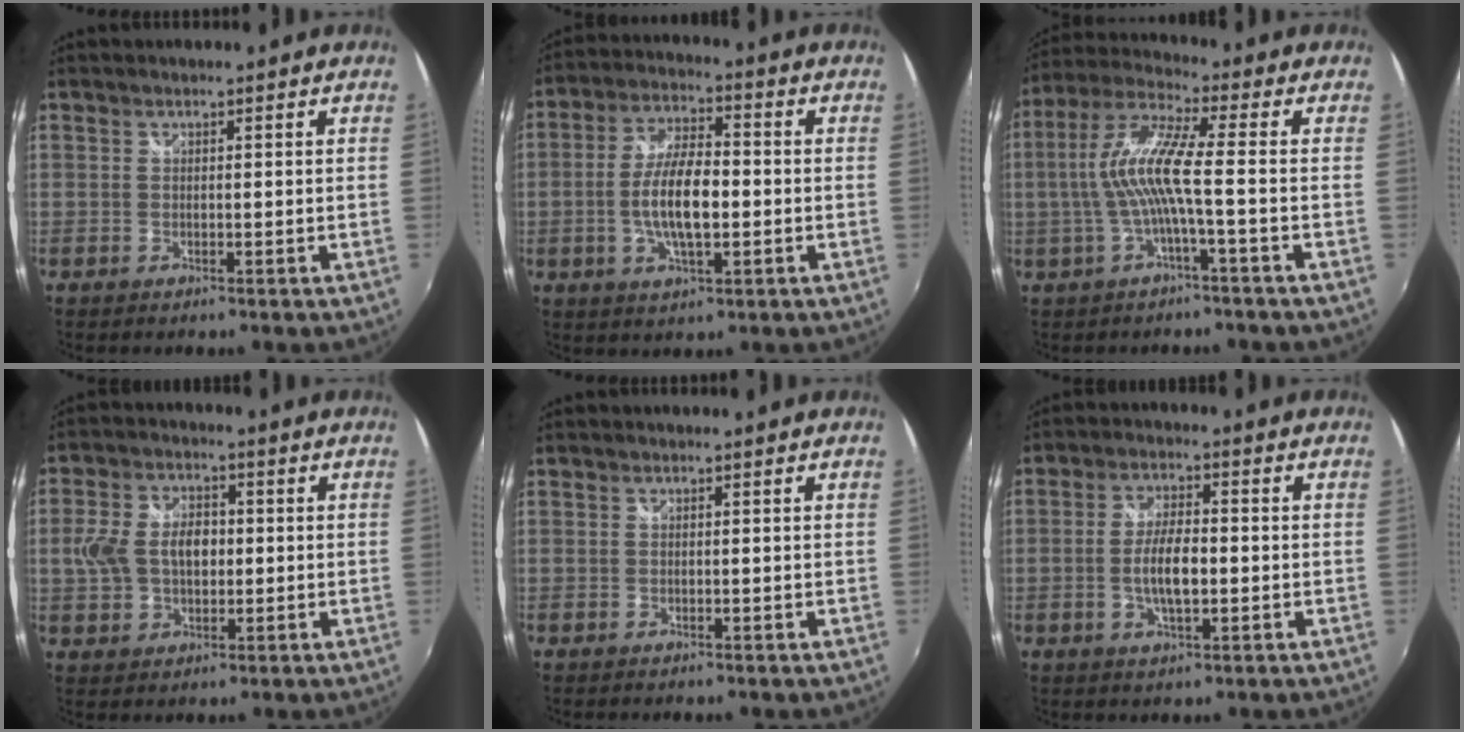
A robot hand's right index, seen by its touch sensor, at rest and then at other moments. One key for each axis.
{"total": 10.3, "fx": -1.7, "fy": 3.7, "fz": 9.4, "tx": -0.187, "ty": 0.004, "tz": -0.031}
{"total": 9.6, "fx": -1.7, "fy": 0.1, "fz": 9.5, "tx": -0.195, "ty": 0.006, "tz": -0.028}
{"total": 9.2, "fx": 0.1, "fy": 6.3, "fz": 6.7, "tx": -0.139, "ty": 0.017, "tz": 0.004}
{"total": 0.0}
{"total": 6.5, "fx": -1.2, "fy": 2.2, "fz": 6.0, "tx": -0.117, "ty": 0.001, "tz": -0.021}